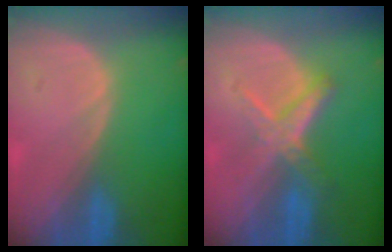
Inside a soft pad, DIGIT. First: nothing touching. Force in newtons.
{"total": 5.8, "press": 5.4, "slide": 2.1}